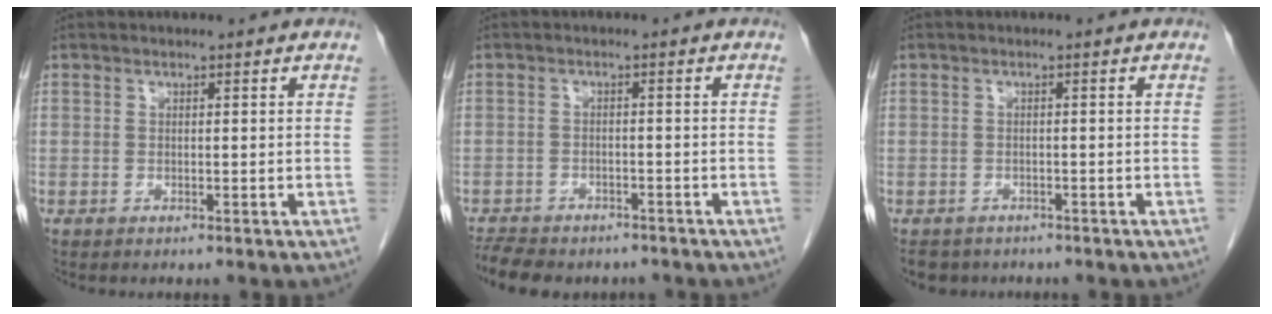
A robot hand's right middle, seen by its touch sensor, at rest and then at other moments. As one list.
[{"total": 10.4, "force": [-8.6, 4.1, 4.1], "torque": [-0.089, -0.003, -0.117]}, {"total": 4.0, "force": [-3.3, 2.2, 0.6], "torque": [-0.011, -0.003, -0.046]}]